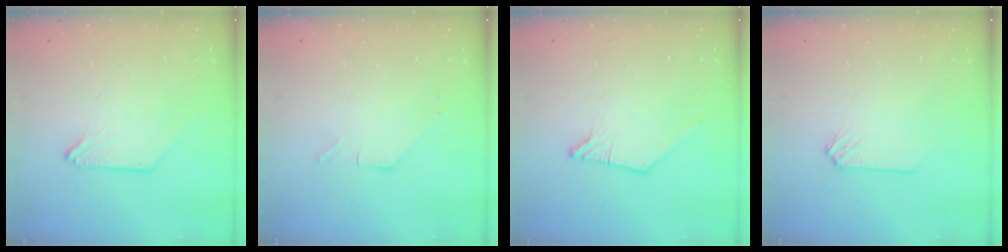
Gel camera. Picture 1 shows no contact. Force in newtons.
{"total": 0.7, "press": 0.7, "slide": 0.2}
{"total": 0.0}
{"total": 0.0}